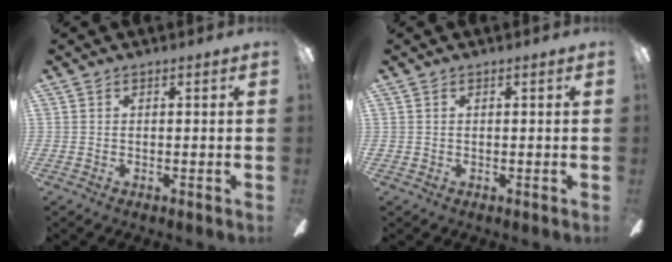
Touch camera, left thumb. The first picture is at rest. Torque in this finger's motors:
{"motor_torque": [-0.14, -0.05, -0.04, -0.09, -0.03]}